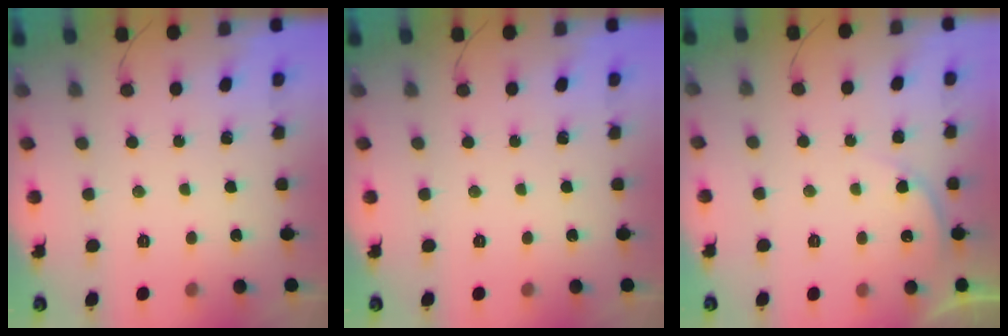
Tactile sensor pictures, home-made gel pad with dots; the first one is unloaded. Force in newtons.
{"total": 0.0}
{"total": 3.6, "press": 3.5, "slide": 0.5}